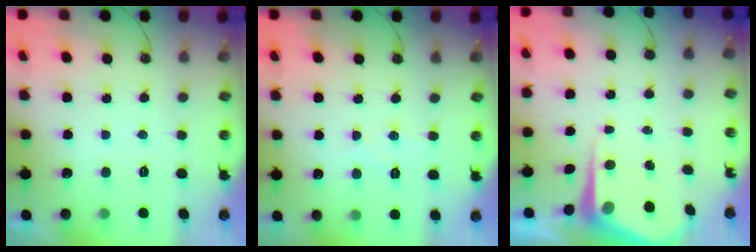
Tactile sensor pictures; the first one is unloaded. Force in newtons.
{"total": 6.1, "press": 6.0, "slide": 0.4}
{"total": 6.8, "press": 6.7, "slide": 0.6}